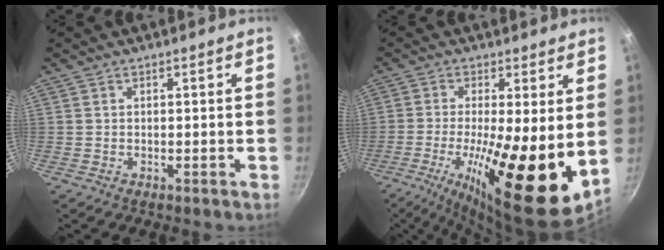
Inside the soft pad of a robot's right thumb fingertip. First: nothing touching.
{"total": 18.5, "force": [-2.2, 4.8, 17.7], "torque": [-0.297, -0.024, -0.038]}